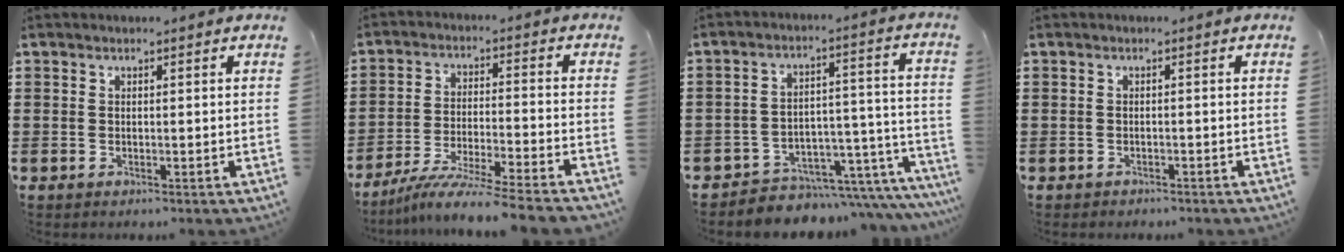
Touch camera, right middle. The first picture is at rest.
{"total": 7.5, "force": [-6.7, -0.8, 3.2], "torque": [-0.059, -0.011, -0.129]}
{"total": 4.2, "force": [-3.7, 1.9, 0.7], "torque": [-0.016, 0.006, -0.072]}
{"total": 0.0}